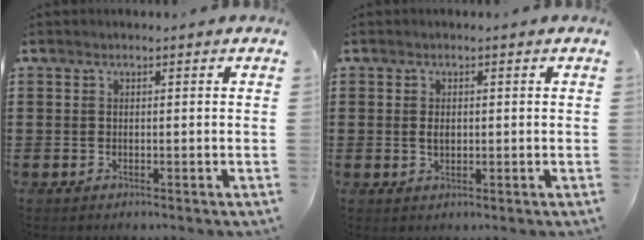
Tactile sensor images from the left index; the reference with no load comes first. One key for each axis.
{"total": 1.7, "fx": 0.2, "fy": 0.9, "fz": 1.4, "tx": -0.030, "ty": 0.006, "tz": 0.003}